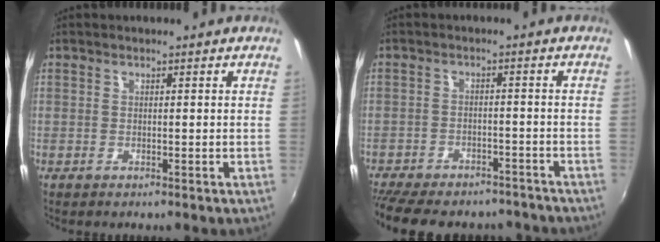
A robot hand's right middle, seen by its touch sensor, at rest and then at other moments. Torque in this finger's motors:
{"motor_torque": [1.07, -1.07, 0.35, 0.17]}